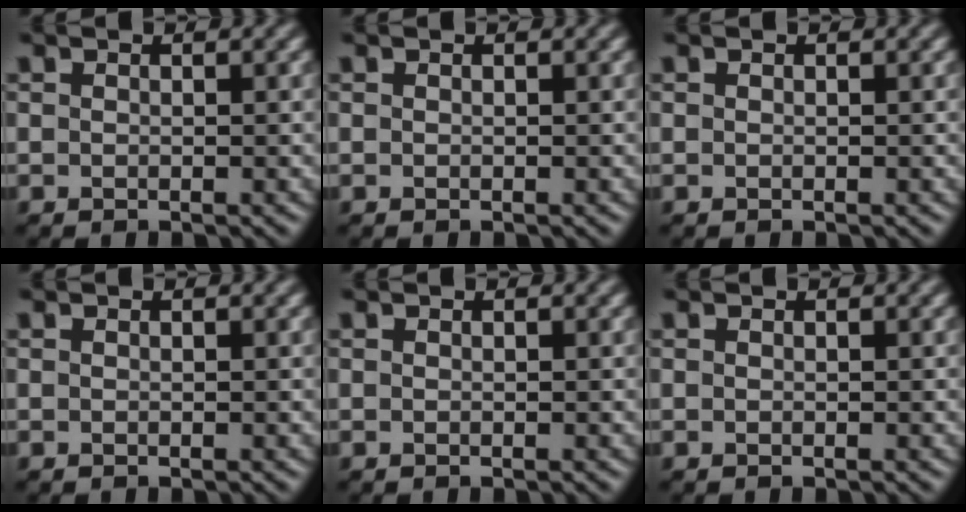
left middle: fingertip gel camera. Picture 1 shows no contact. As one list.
[{"total": 0.0}, {"total": 0.0}, {"total": 0.0}, {"total": 0.0}, {"total": 0.0}]